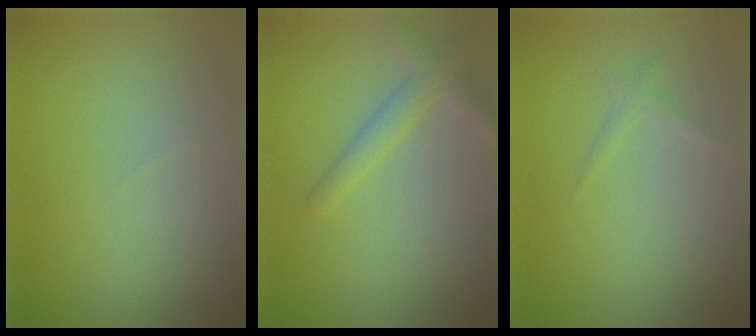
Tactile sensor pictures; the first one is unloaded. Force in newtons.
{"total": 2.3, "press": 2.3, "slide": 0.0}
{"total": 0.8, "press": 0.8, "slide": 0.1}